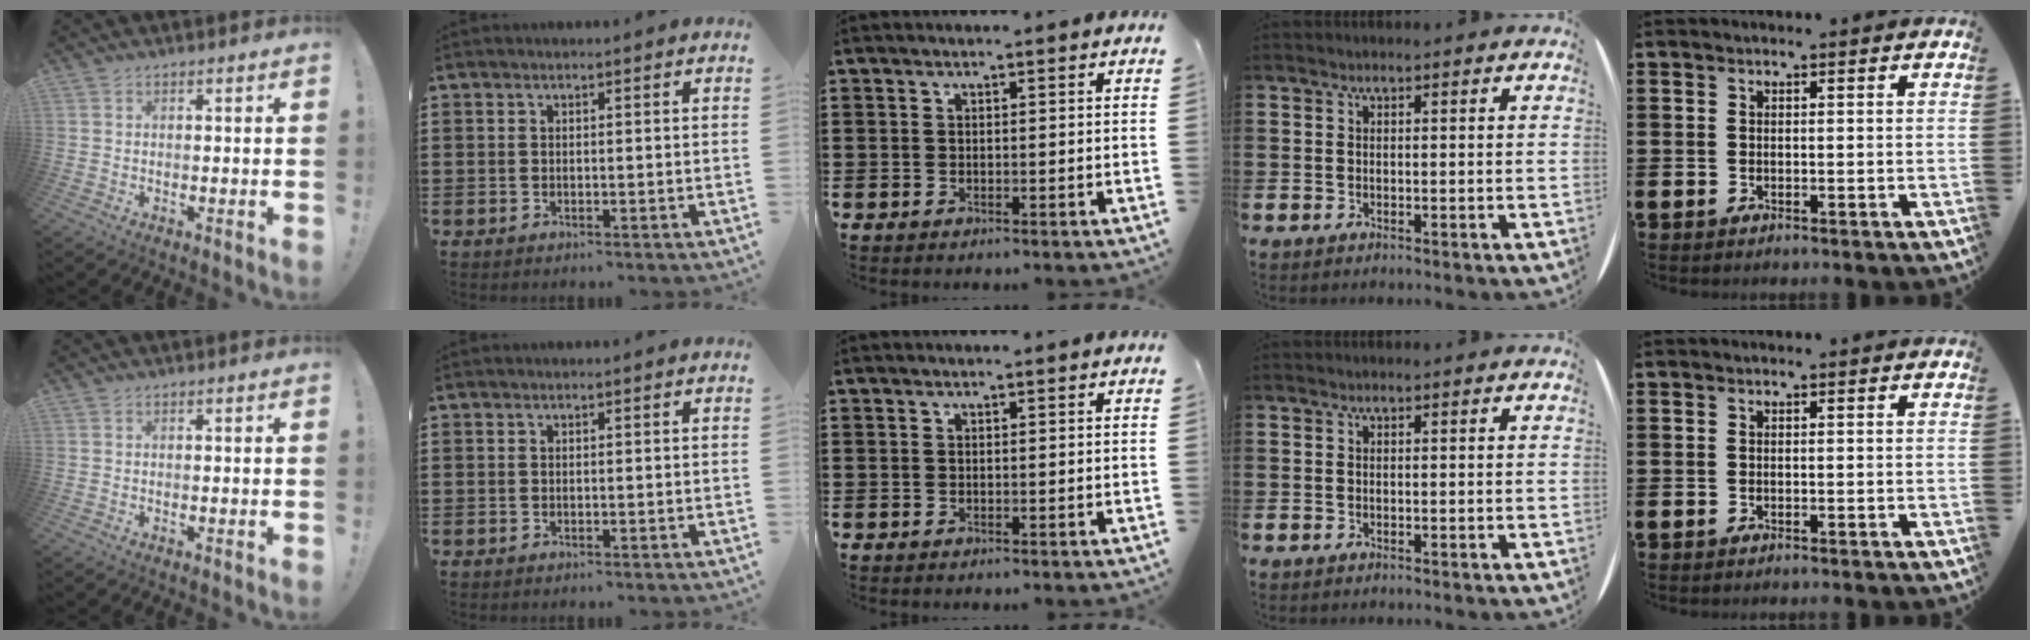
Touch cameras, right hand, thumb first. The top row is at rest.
{}